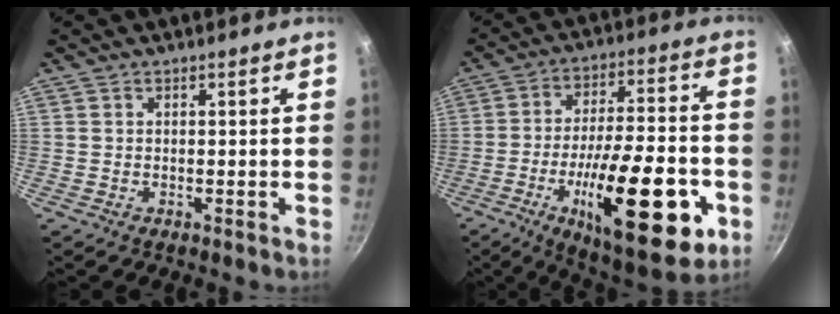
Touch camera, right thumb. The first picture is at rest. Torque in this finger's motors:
{"motor_torque": [2.58, 2.43, 2.06, -0.71, 0.55]}